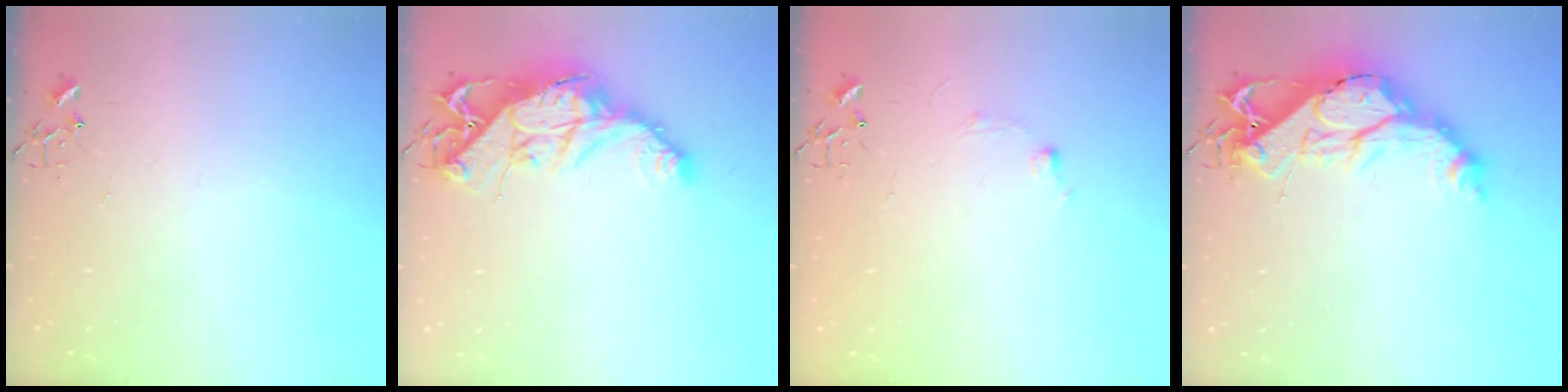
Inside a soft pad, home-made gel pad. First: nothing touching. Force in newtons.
{"total": 16.1, "press": 16.0, "slide": 1.6}
{"total": 5.8, "press": 5.7, "slide": 0.7}
{"total": 18.0, "press": 17.9, "slide": 1.7}